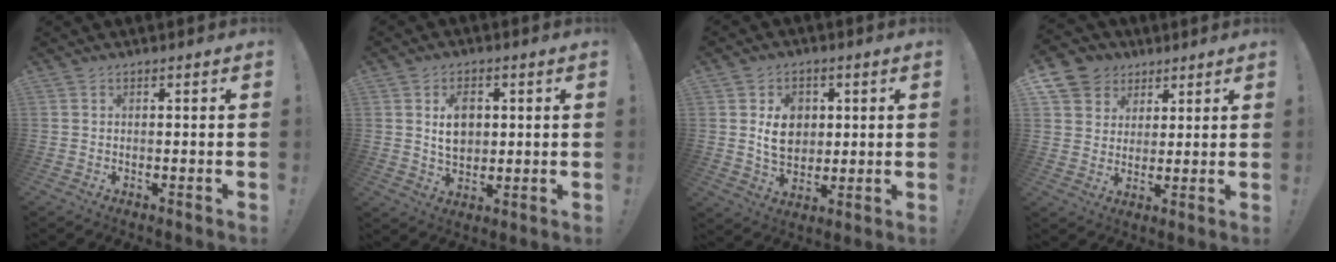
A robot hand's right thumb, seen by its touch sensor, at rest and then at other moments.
{"total": 7.9, "force": [1.6, 5.8, 5.0], "torque": [-0.066, 0.003, 0.028]}
{"total": 9.7, "force": [2.2, 7.9, 5.2], "torque": [-0.065, 0.000, 0.046]}
{"total": 8.9, "force": [4.1, 7.7, 1.8], "torque": [-0.028, -0.027, 0.085]}